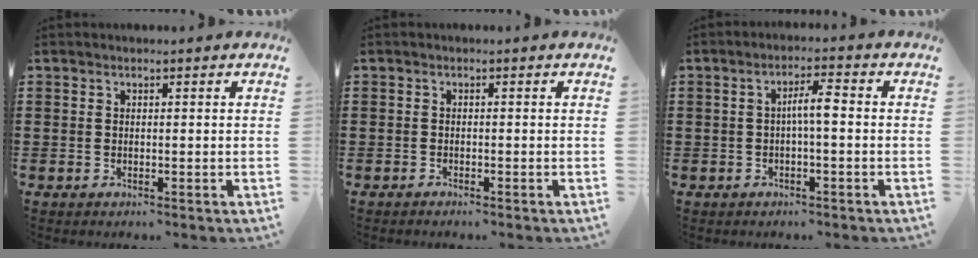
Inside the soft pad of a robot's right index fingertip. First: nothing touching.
{"total": 0.6, "force": [-0.6, 0.0, 0.1], "torque": [-0.003, -0.001, -0.012]}
{"total": 3.6, "force": [-0.4, 0.6, 3.5], "torque": [-0.067, 0.007, -0.010]}